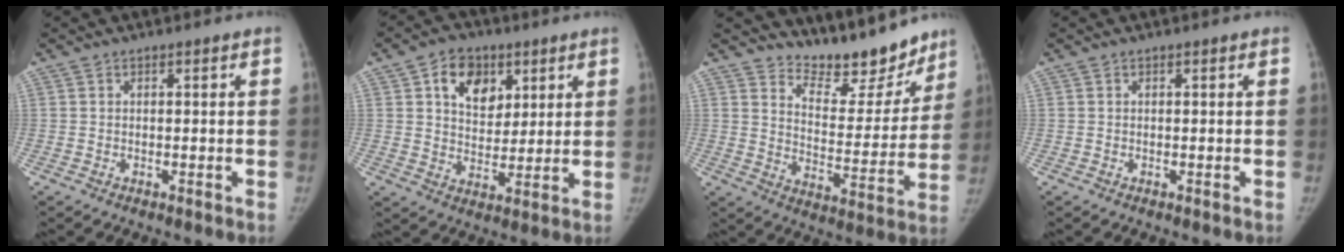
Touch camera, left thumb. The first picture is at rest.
{"total": 10.5, "force": [4.6, 7.5, 5.7], "torque": [-0.052, -0.019, 0.076]}
{"total": 14.9, "force": [13.2, 5.3, 4.4], "torque": [-0.019, -0.106, 0.193]}
{"total": 0.0}